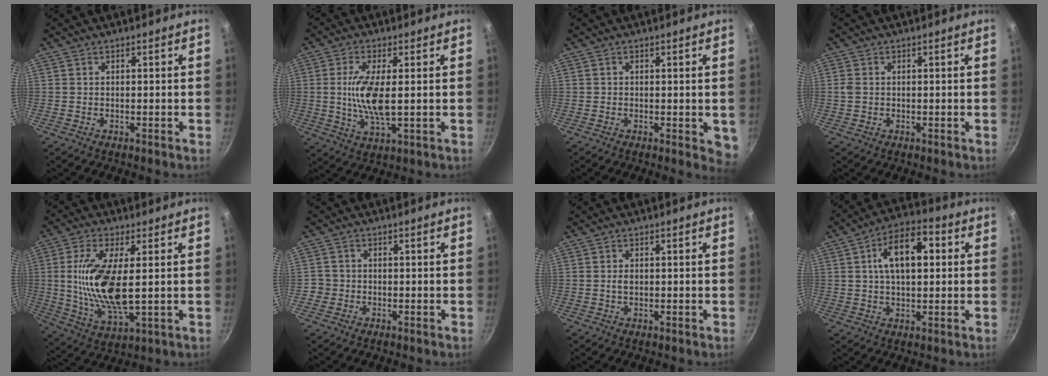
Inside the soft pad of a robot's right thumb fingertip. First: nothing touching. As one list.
[{"total": 9.3, "force": [0.5, 3.1, 8.8], "torque": [-0.181, -0.009, 0.010]}, {"total": 3.6, "force": [-0.5, 1.9, 3.0], "torque": [-0.024, -0.002, -0.006]}, {"total": 1.7, "force": [0.2, 1.3, 1.1], "torque": [-0.024, 0.002, 0.004]}, {"total": 15.0, "force": [1.3, 5.6, 13.8], "torque": [-0.278, -0.014, 0.028]}, {"total": 2.1, "force": [-0.8, 1.9, 0.2], "torque": [0.006, 0.012, -0.016]}, {"total": 1.4, "force": [0.0, 0.9, 1.0], "torque": [-0.015, 0.004, 0.000]}, {"total": 12.5, "force": [2.5, 6.7, 10.2], "torque": [-0.140, 0.020, 0.030]}]